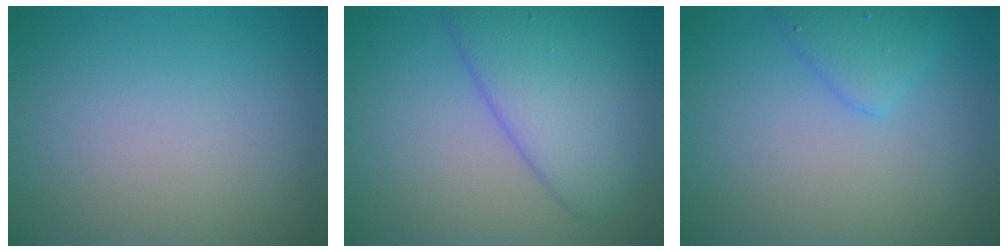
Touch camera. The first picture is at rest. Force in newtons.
{"total": 6.1, "press": 6.1, "slide": 0.4}
{"total": 2.1, "press": 2.1, "slide": 0.1}